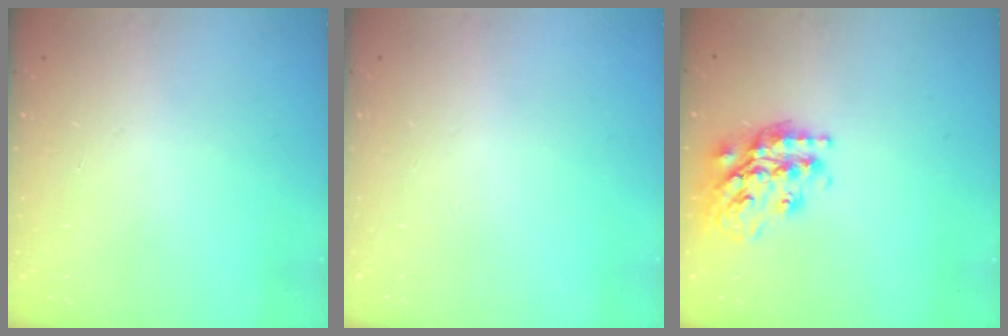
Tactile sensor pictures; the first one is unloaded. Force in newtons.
{"total": 0.0}
{"total": 20.4, "press": 20.3, "slide": 1.7}